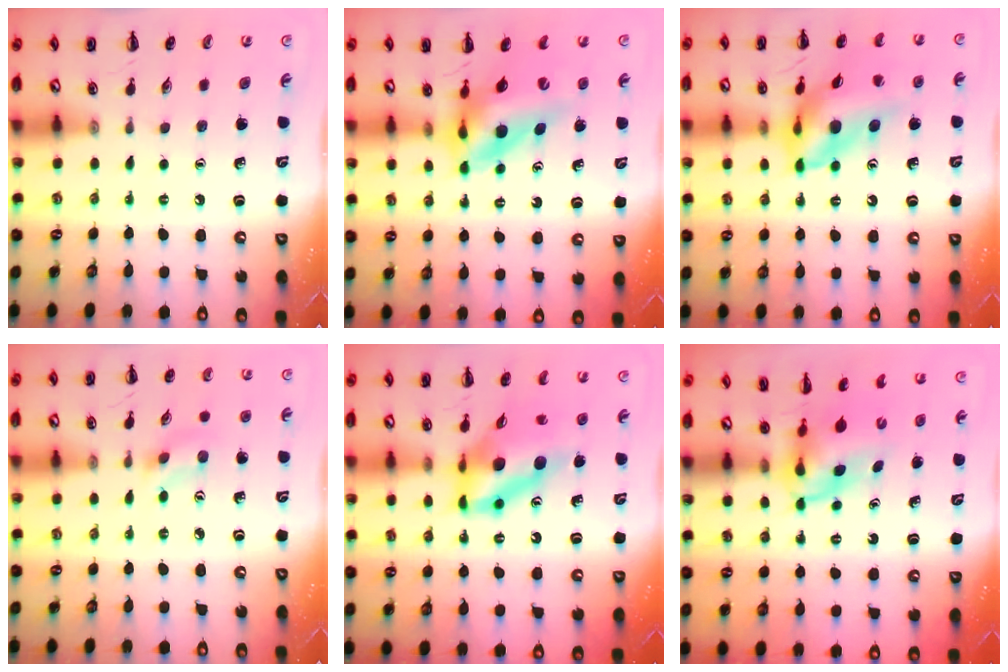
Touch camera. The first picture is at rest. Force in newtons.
{"total": 12.0, "press": 11.4, "slide": 3.7}
{"total": 14.2, "press": 13.5, "slide": 4.6}
{"total": 2.6, "press": 2.4, "slide": 1.0}
{"total": 11.0, "press": 10.3, "slide": 3.7}
{"total": 5.8, "press": 5.8, "slide": 1.0}